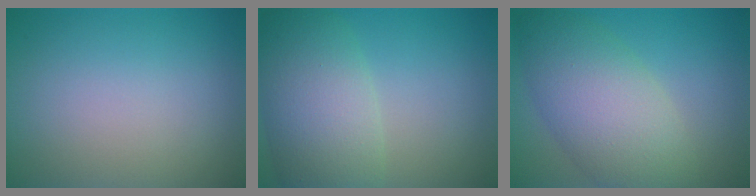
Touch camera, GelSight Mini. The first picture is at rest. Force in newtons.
{"total": 7.5, "press": 7.5, "slide": 0.6}
{"total": 7.7, "press": 7.7, "slide": 0.5}